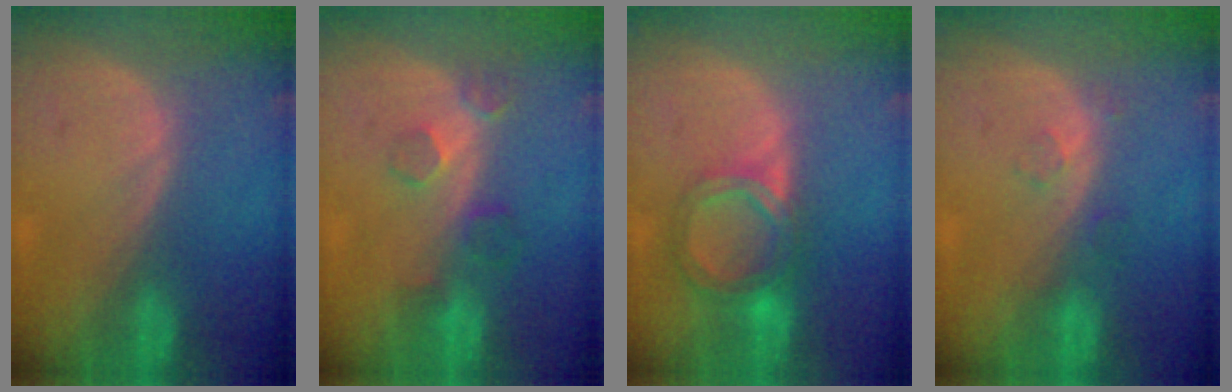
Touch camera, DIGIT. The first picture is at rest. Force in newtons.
{"total": 4.3, "press": 3.9, "slide": 1.7}
{"total": 6.5, "press": 5.8, "slide": 3.1}
{"total": 1.7, "press": 1.7, "slide": 0.2}